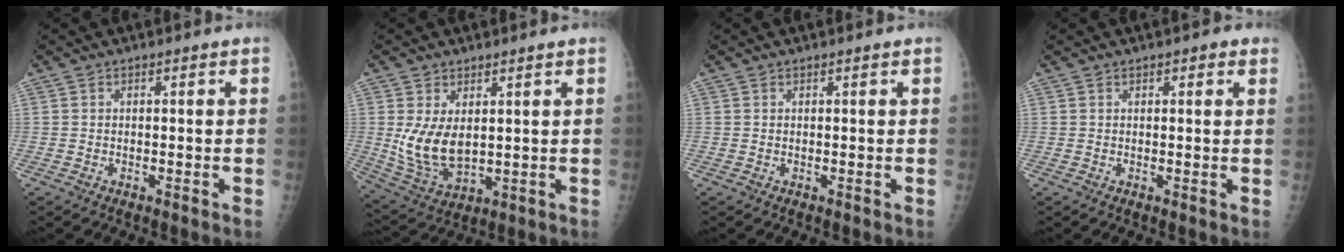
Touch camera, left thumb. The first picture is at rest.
{"total": 9.5, "force": [1.8, 5.5, 7.5], "torque": [-0.132, -0.023, 0.054]}
{"total": 0.0}
{"total": 1.8, "force": [1.1, 0.8, 1.2], "torque": [-0.006, -0.002, 0.009]}